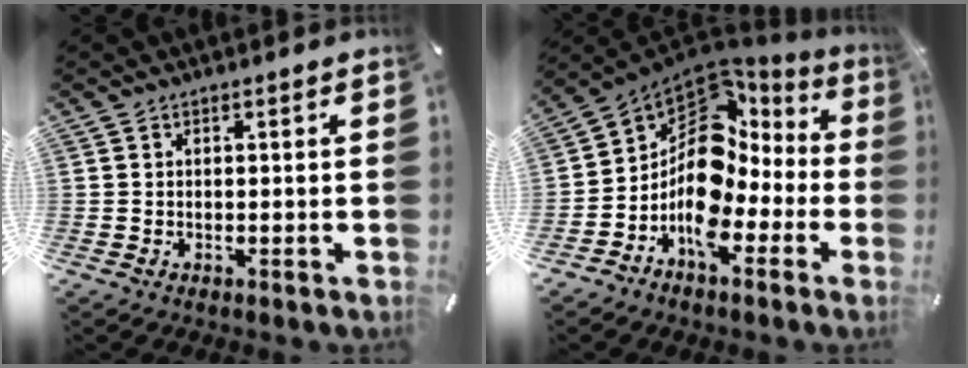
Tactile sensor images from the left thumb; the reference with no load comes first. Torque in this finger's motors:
{"motor_torque": [1.50, 3.51, 1.61, 1.15, 0.23]}